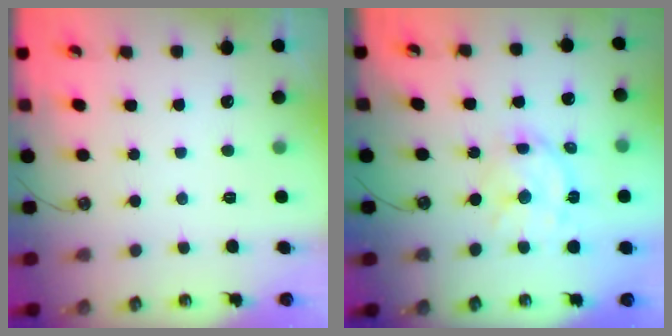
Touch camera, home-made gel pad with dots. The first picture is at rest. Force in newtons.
{"total": 11.9, "press": 11.9, "slide": 0.8}